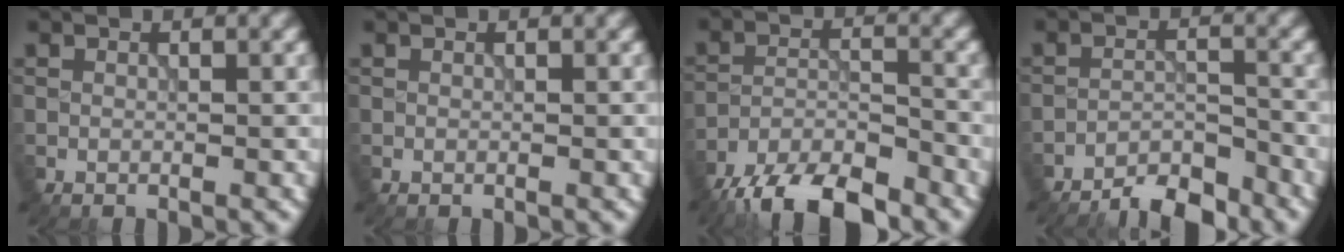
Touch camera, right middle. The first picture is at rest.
{"total": 0.0}
{"total": 8.7, "force": [-7.1, 2.4, 4.3], "torque": [-0.071, -0.003, -0.133]}
{"total": 4.9, "force": [-4.5, 1.0, 1.7], "torque": [-0.023, 0.002, -0.082]}